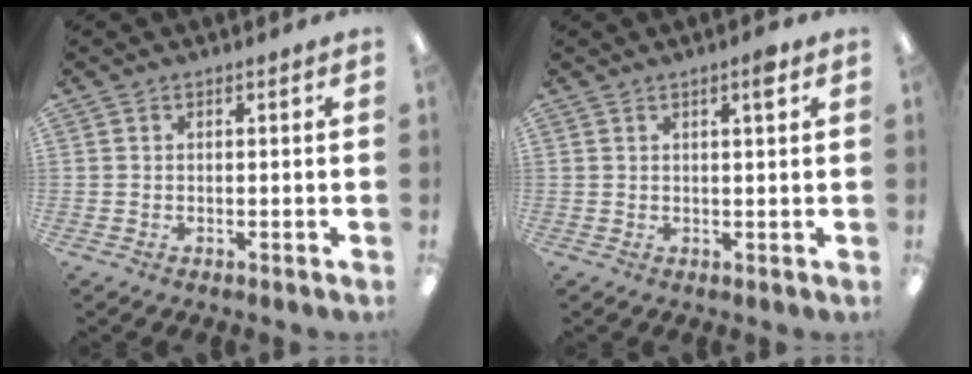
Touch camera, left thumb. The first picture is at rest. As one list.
[{"total": 3.0, "force": [1.7, 0.5, 2.4], "torque": [-0.034, -0.004, 0.024]}]